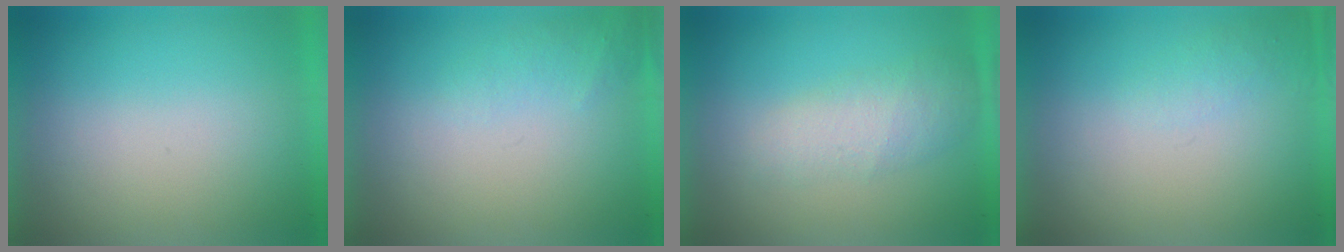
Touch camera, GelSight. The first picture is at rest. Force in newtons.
{"total": 1.4}
{"total": 2.3}
{"total": 1.1}